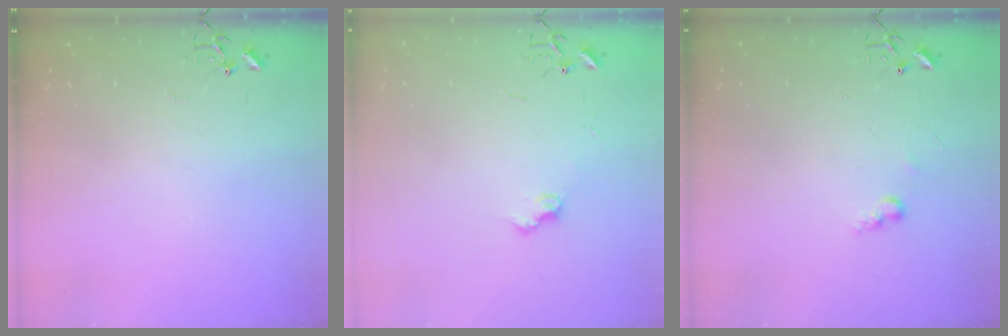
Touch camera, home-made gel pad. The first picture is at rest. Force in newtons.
{"total": 6.4, "press": 6.4, "slide": 0.8}
{"total": 6.0, "press": 5.9, "slide": 0.7}